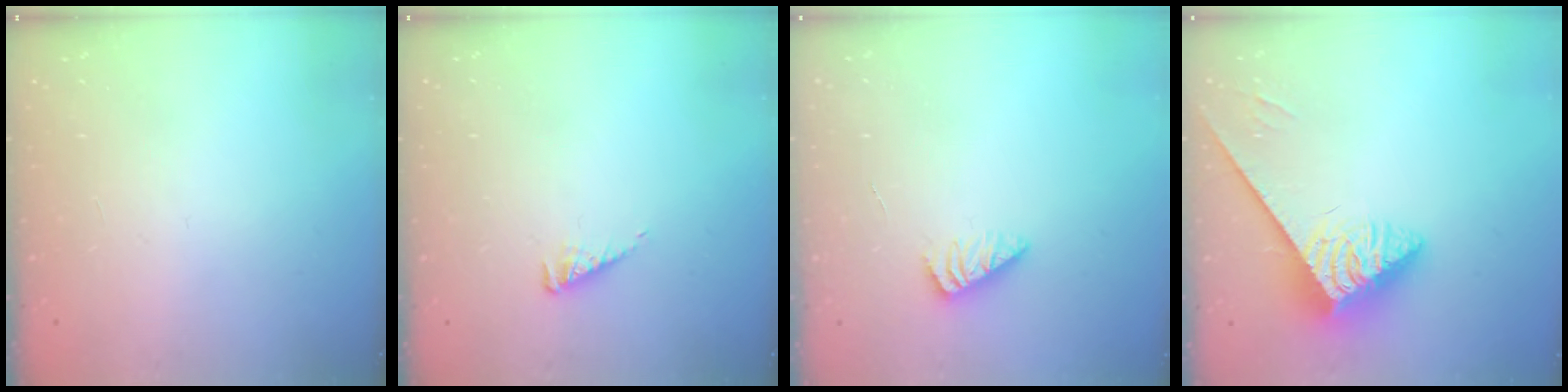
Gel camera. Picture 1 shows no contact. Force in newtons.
{"total": 4.4, "press": 4.4, "slide": 0.6}
{"total": 2.8, "press": 2.8, "slide": 0.4}
{"total": 3.8, "press": 3.7, "slide": 0.7}